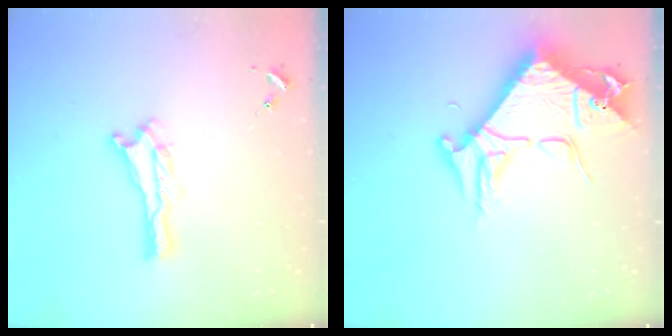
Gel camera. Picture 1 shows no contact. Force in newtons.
{"total": 9.8, "press": 9.8, "slide": 1.1}